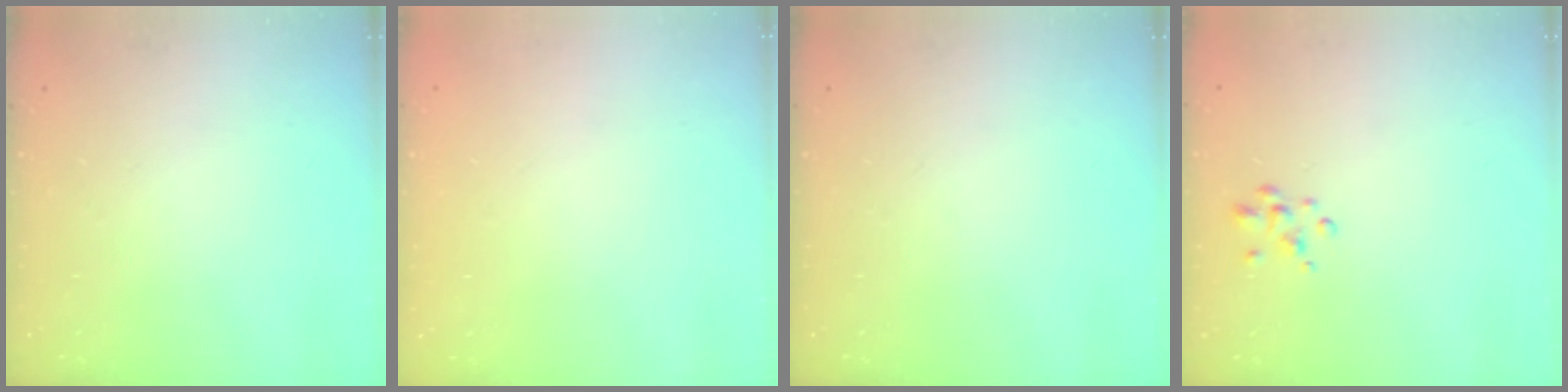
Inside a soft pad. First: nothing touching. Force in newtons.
{"total": 1.8, "press": 1.8, "slide": 0.2}
{"total": 0.0}
{"total": 2.5, "press": 2.5, "slide": 0.4}